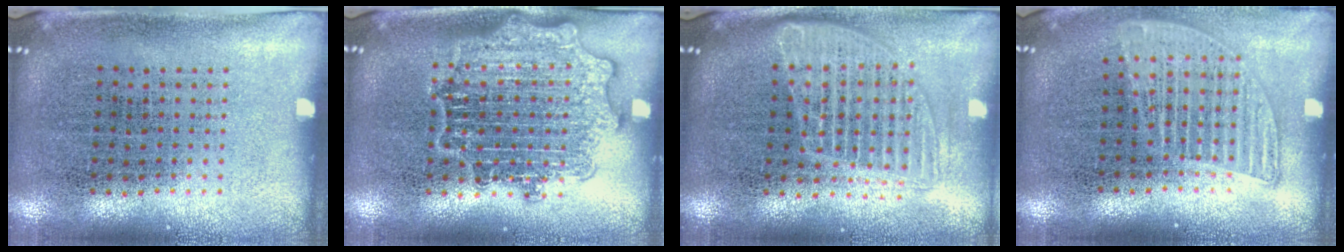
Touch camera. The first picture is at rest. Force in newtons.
{"total": 3.1, "press": 3.0, "slide": 0.5}
{"total": 1.7, "press": 1.5, "slide": 0.8}
{"total": 1.2, "press": 1.1, "slide": 0.5}